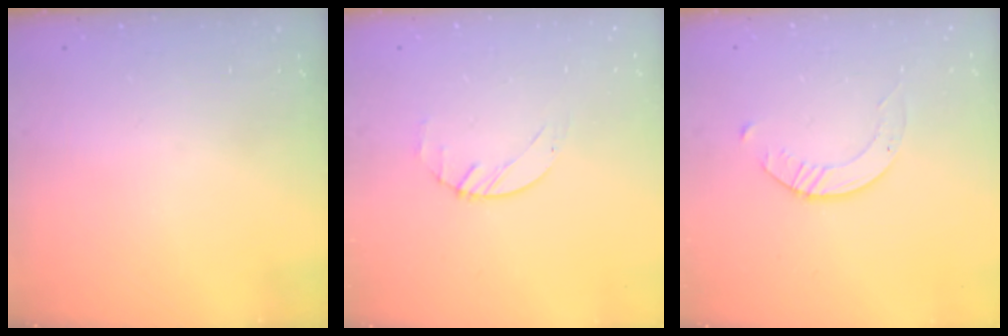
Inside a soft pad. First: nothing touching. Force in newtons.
{"total": 1.4, "press": 1.3, "slide": 0.2}
{"total": 2.7, "press": 2.7, "slide": 0.3}